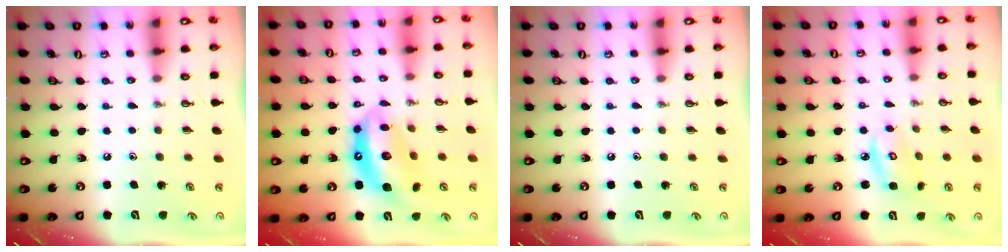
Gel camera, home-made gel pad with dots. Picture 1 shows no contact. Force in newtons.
{"total": 13.6, "press": 13.5, "slide": 1.5}
{"total": 0.0}
{"total": 5.5, "press": 5.5, "slide": 0.3}